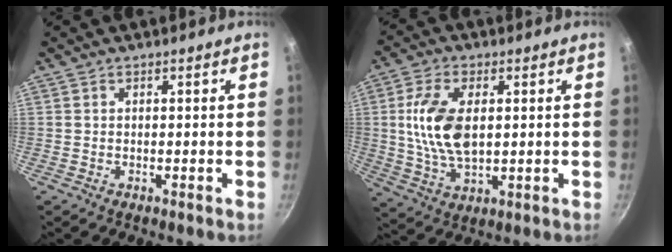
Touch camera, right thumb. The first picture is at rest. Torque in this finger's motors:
{"motor_torque": [0.34, 0.35, 1.51, 0.04, 0.49]}